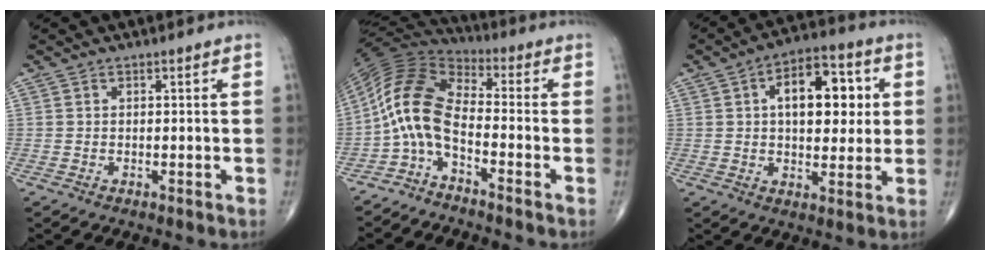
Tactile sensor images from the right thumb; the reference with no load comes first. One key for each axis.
{"total": 10.1, "fx": -3.6, "fy": 4.4, "fz": 8.4, "tx": -0.166, "ty": 0.061, "tz": -0.090}
{"total": 14.0, "fx": 2.9, "fy": 7.7, "fz": 11.3, "tx": -0.128, "ty": 0.009, "tz": 0.037}